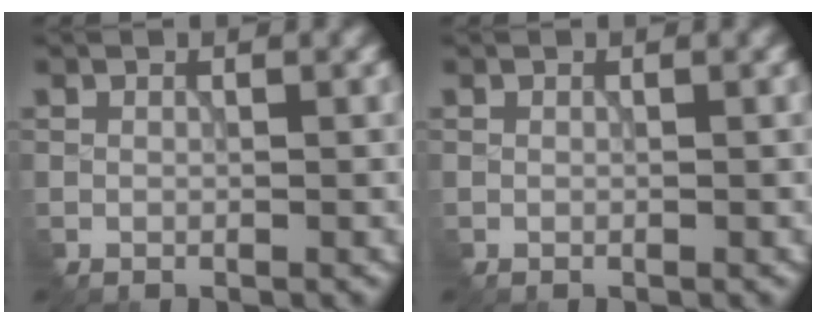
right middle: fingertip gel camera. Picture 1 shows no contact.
{"total": 0.0}